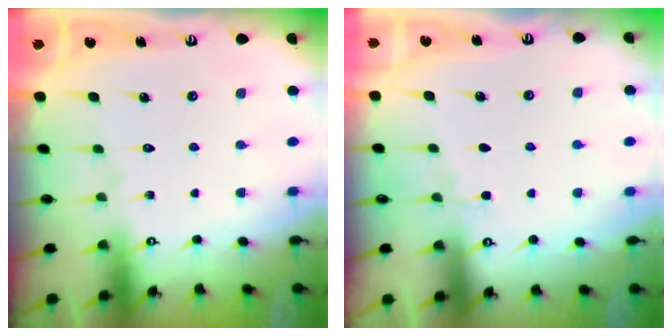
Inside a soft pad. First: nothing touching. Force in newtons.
{"total": 3.5, "press": 3.5, "slide": 0.4}